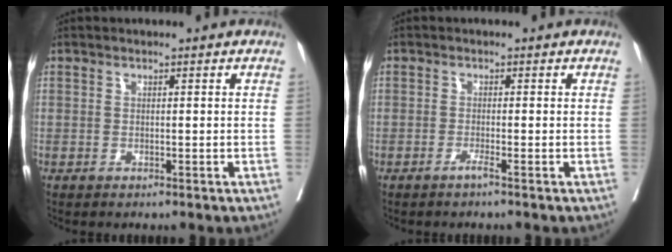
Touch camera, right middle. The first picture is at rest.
{"total": 1.0, "force": [-0.7, -0.3, 0.6], "torque": [-0.008, 0.001, -0.016]}